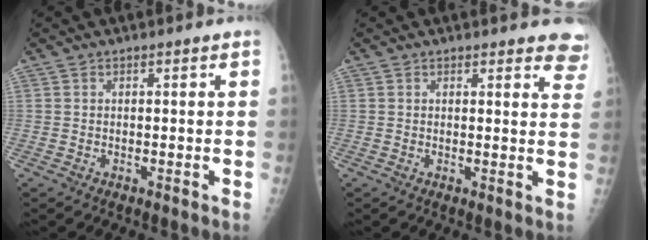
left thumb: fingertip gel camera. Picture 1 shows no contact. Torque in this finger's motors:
{"motor_torque": [2.65, -0.09, 0.32, -0.20, 0.05]}